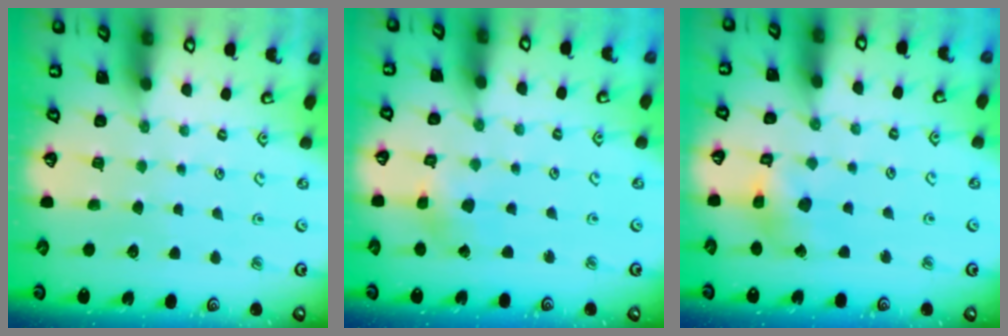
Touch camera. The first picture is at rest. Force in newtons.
{"total": 2.7, "press": 2.7, "slide": 0.2}
{"total": 7.4, "press": 7.4, "slide": 0.6}